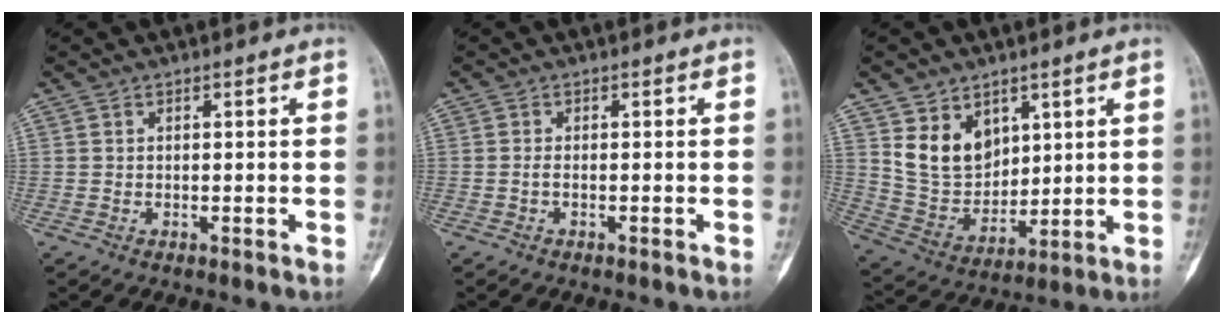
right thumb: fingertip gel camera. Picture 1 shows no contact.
{"total": 0.5, "force": [-0.1, 0.2, 0.5], "torque": [-0.007, 0.002, -0.004]}
{"total": 11.4, "force": [5.2, 8.4, 5.8], "torque": [-0.070, -0.038, 0.118]}